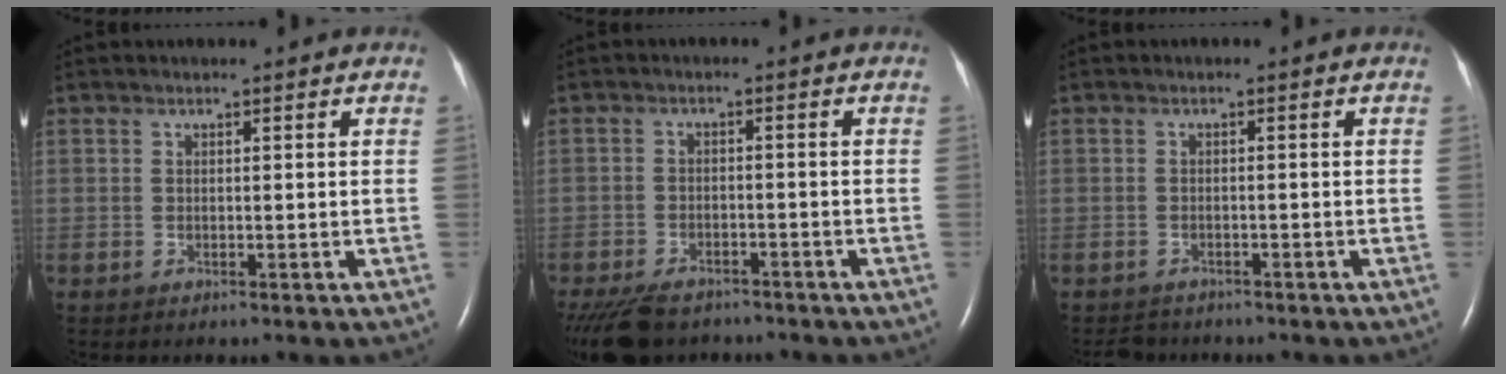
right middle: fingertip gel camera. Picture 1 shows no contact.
{"total": 10.2, "force": [-8.2, 4.6, 3.9], "torque": [-0.082, -0.016, -0.121]}
{"total": 2.5, "force": [-2.3, 1.1, -0.3], "torque": [-0.004, -0.004, -0.037]}